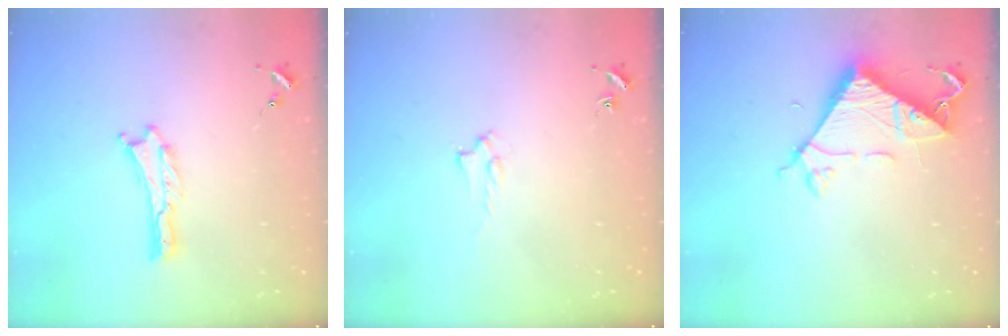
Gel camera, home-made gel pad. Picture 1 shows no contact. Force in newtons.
{"total": 1.4, "press": 1.4, "slide": 0.2}
{"total": 8.3, "press": 8.3, "slide": 0.8}